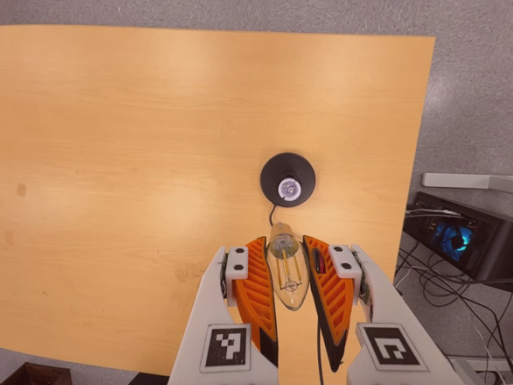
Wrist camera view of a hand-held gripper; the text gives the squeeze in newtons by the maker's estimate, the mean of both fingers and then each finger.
{"total": 19.0, "left": 20.8, "right": 17.1}